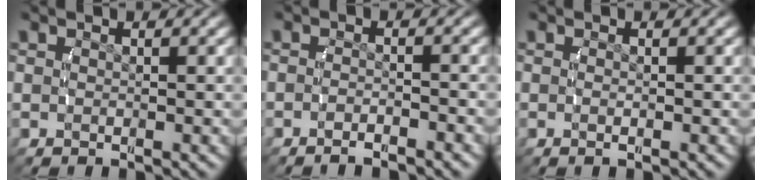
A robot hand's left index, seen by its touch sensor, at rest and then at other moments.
{"total": 2.3, "force": [-2.1, 0.3, 0.9], "torque": [-0.022, -0.003, -0.036]}
{"total": 0.8, "force": [-0.5, -0.2, 0.6], "torque": [-0.018, -0.006, -0.005]}